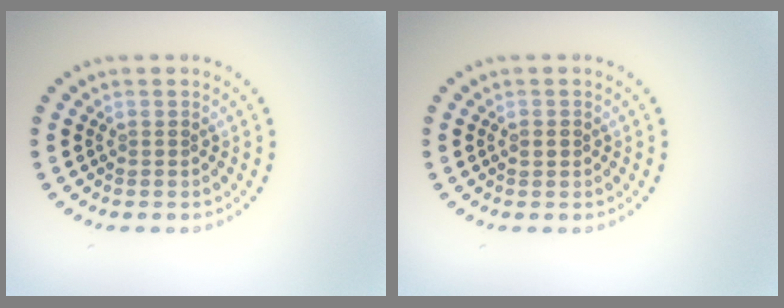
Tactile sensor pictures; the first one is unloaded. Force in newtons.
{"total": 1.0, "press": 1.0, "slide": 0.1}